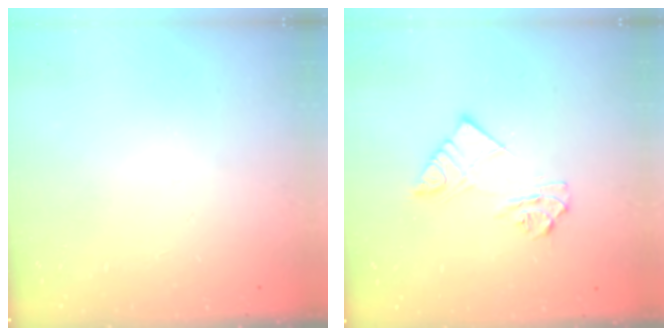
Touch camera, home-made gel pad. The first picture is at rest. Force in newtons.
{"total": 8.2, "press": 8.2, "slide": 0.3}